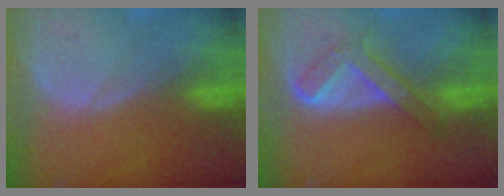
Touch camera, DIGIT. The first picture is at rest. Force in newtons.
{"total": 5.3, "press": 5.1, "slide": 1.5}